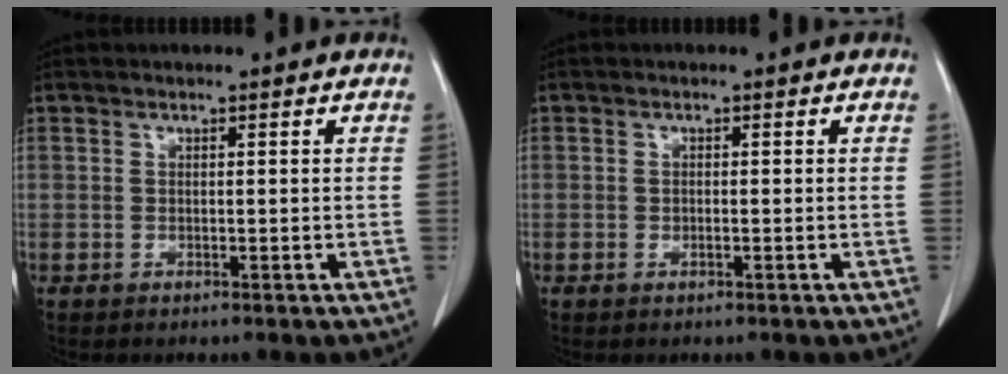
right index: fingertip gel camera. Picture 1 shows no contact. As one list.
[{"total": 0.6, "force": [-0.1, 0.2, 0.5], "torque": [-0.009, 0.001, 0.000]}]